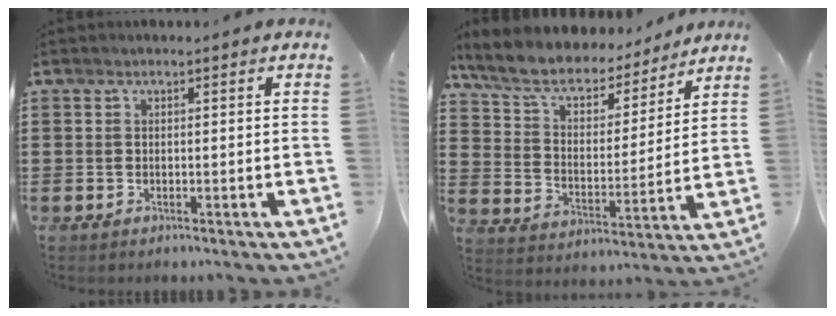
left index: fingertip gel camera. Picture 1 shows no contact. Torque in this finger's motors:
{"motor_torque": [2.14, 0.00, 0.44, 0.17]}